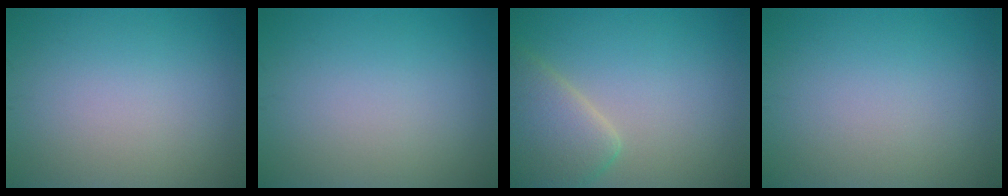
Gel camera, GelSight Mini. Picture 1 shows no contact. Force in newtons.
{"total": 0.0}
{"total": 5.0, "press": 5.0, "slide": 0.4}
{"total": 0.0}